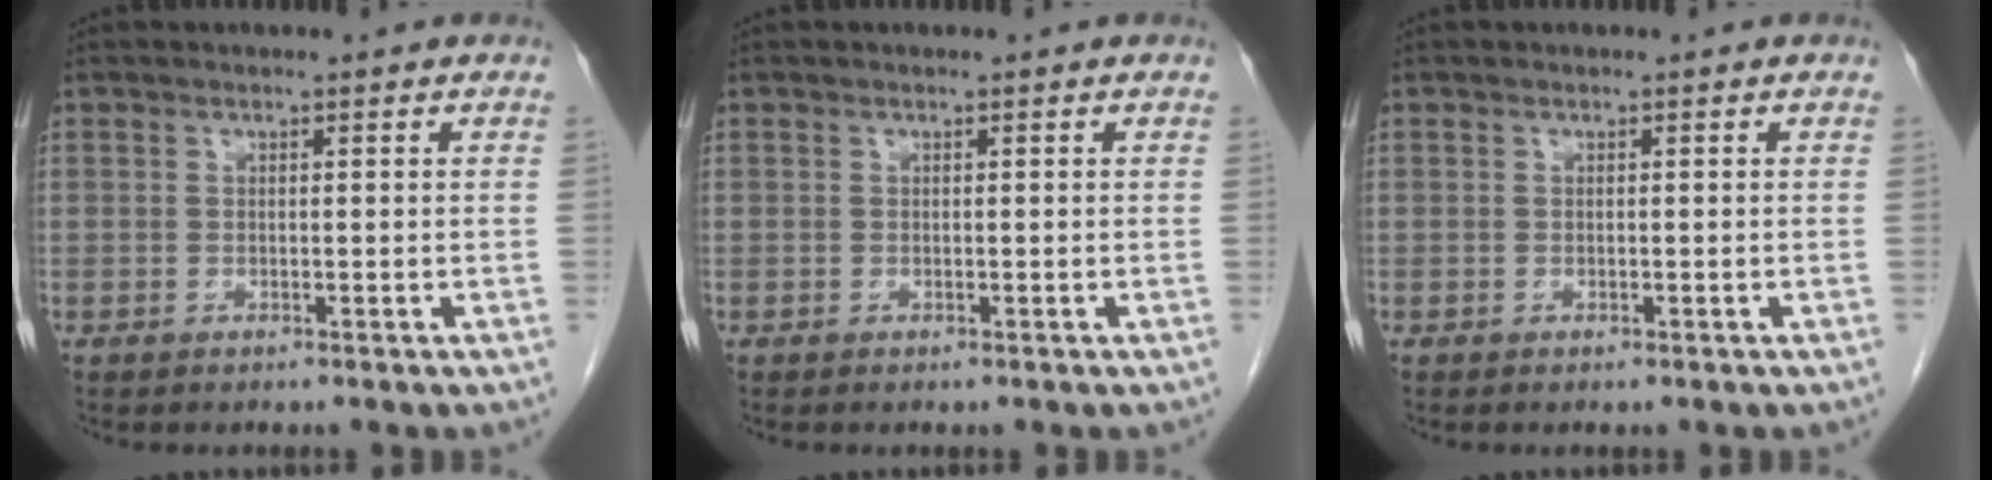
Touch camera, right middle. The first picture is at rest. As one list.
[{"total": 0.0}, {"total": 0.0}]